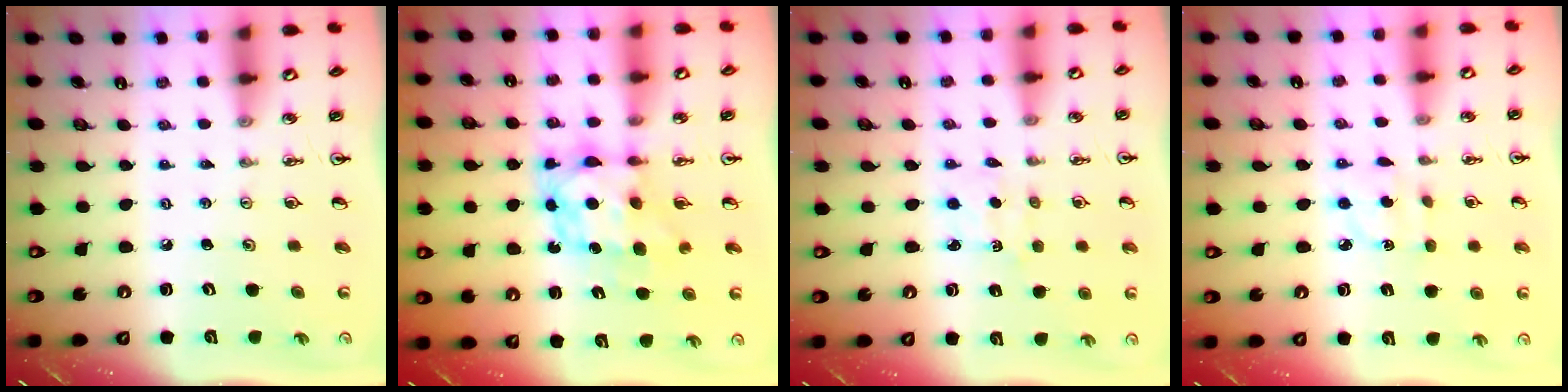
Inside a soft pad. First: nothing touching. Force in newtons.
{"total": 7.1, "press": 7.1, "slide": 0.6}
{"total": 2.5, "press": 2.5, "slide": 0.3}
{"total": 3.1, "press": 3.0, "slide": 0.6}